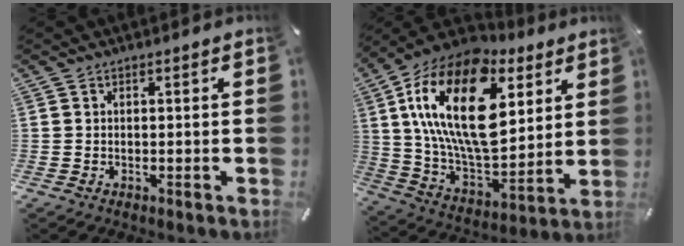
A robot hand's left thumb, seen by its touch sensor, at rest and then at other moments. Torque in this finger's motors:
{"motor_torque": [2.50, 2.50, 1.91, -0.86, 1.05]}